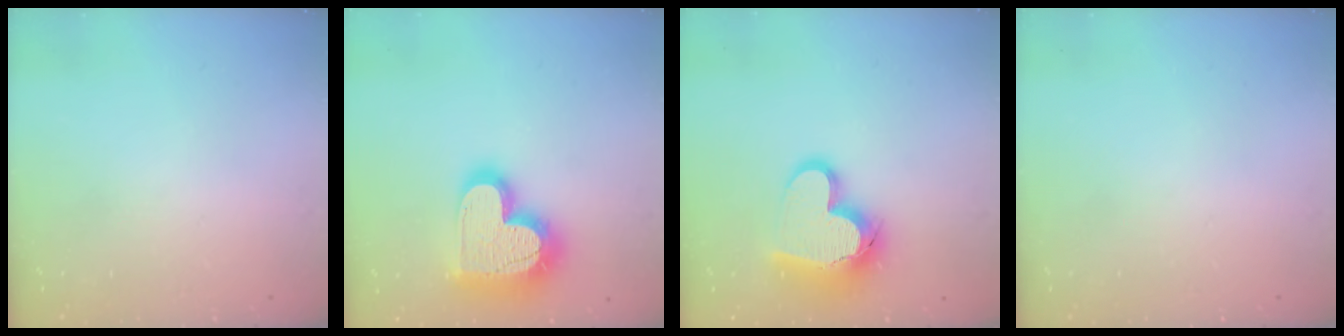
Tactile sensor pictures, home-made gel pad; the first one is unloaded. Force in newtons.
{"total": 23.3, "press": 23.2, "slide": 1.9}
{"total": 16.9, "press": 16.7, "slide": 2.4}
{"total": 0.0}